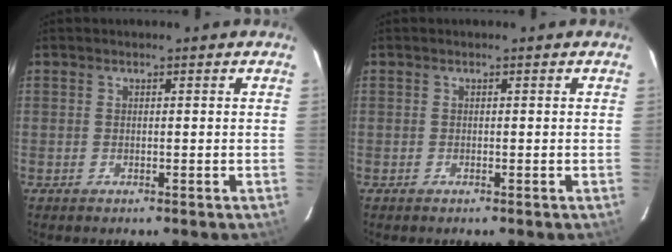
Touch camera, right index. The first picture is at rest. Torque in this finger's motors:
{"motor_torque": [0.03, -0.04, -0.03, -0.01]}